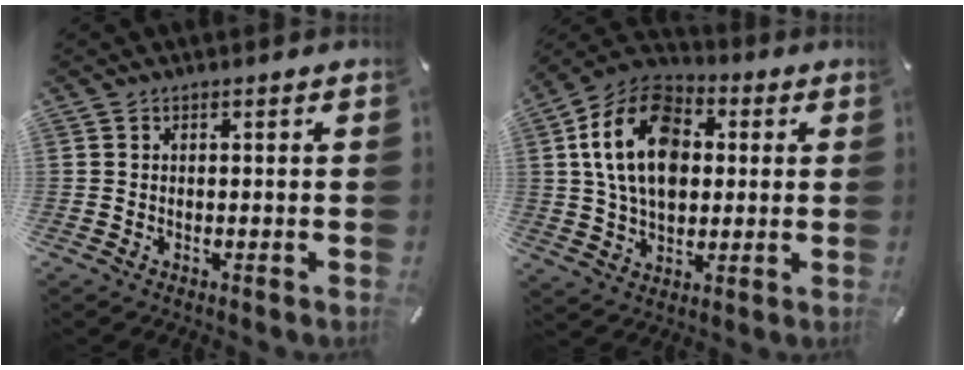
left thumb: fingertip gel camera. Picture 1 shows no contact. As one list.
[{"total": 17.3, "force": [2.4, 12.4, 11.8], "torque": [-0.242, 0.013, 0.040]}]